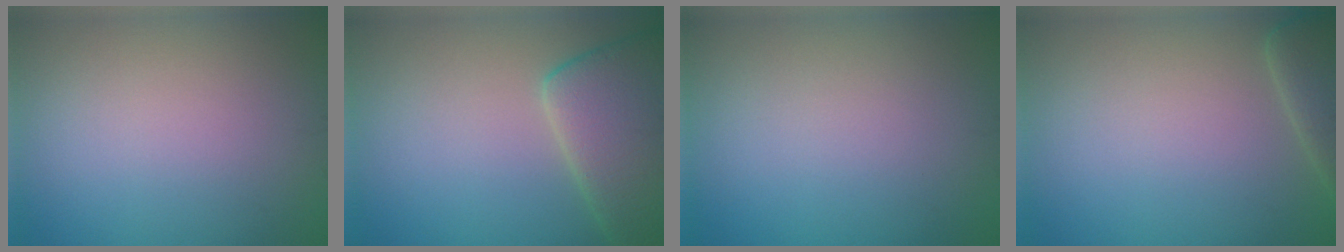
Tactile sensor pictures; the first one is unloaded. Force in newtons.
{"total": 7.1, "press": 7.0, "slide": 0.6}
{"total": 0.0}
{"total": 3.1, "press": 3.1, "slide": 0.4}